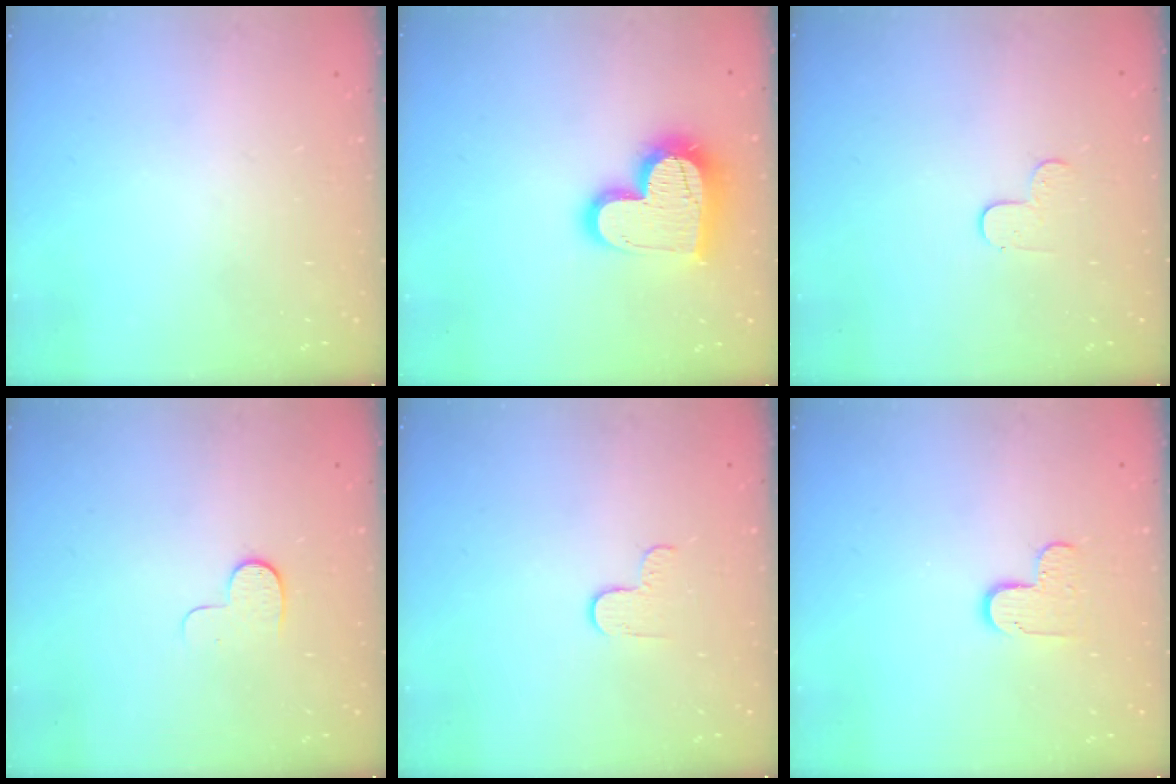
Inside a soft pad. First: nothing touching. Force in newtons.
{"total": 17.7, "press": 17.7, "slide": 1.3}
{"total": 3.7, "press": 3.7, "slide": 0.4}
{"total": 5.7, "press": 5.7, "slide": 0.6}
{"total": 2.7, "press": 2.6, "slide": 0.4}
{"total": 5.5, "press": 5.5, "slide": 0.5}